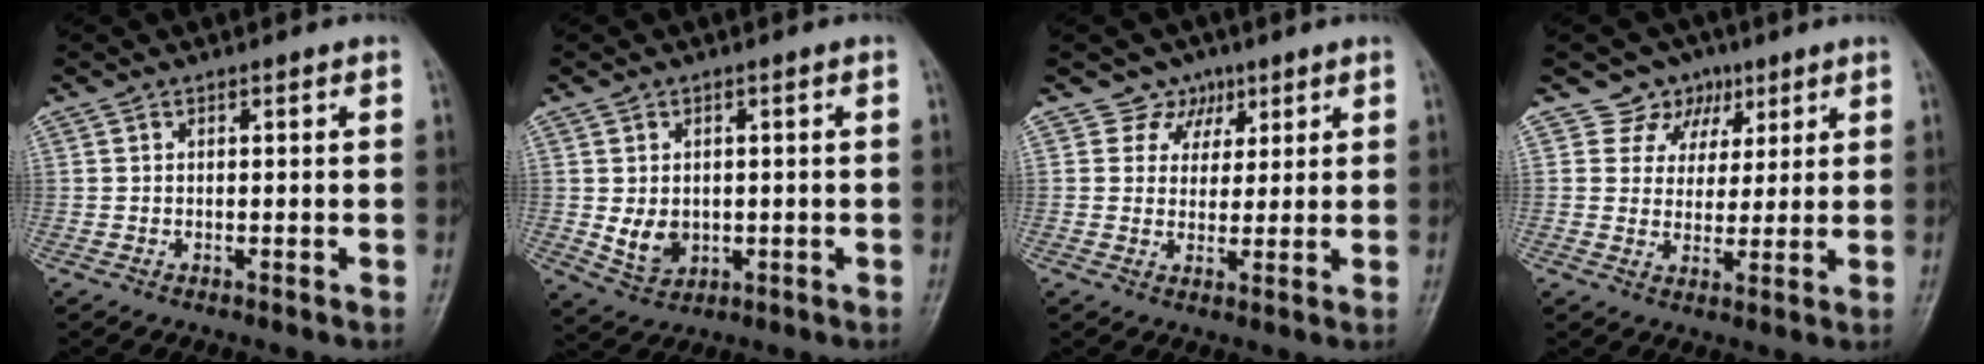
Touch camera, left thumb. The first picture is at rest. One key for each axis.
{"total": 5.1, "fx": -0.2, "fy": 4.0, "fz": 3.2, "tx": -0.038, "ty": -0.008, "tz": 0.011}
{"total": 4.5, "fx": 2.5, "fy": 3.7, "fz": 0.0, "tx": 0.030, "ty": -0.010, "tz": 0.036}
{"total": 6.0, "fx": 3.3, "fy": 5.0, "fz": 0.3, "tx": 0.035, "ty": -0.013, "tz": 0.051}